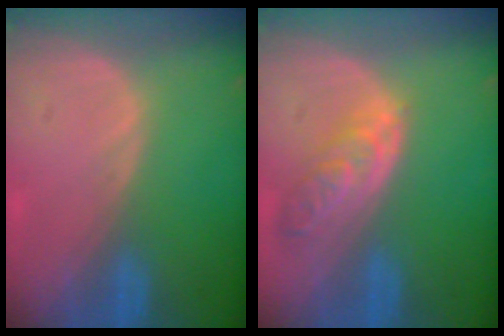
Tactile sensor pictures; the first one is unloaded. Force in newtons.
{"total": 5.6, "press": 5.1, "slide": 2.2}